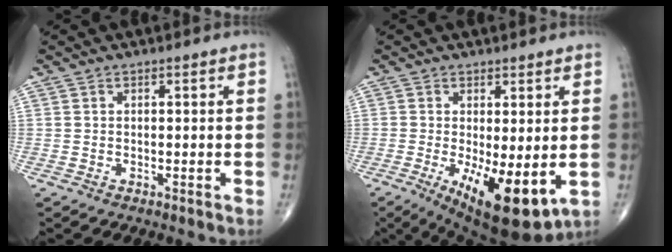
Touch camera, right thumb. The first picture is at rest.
{"total": 13.0, "force": [-2.9, 4.6, 11.8], "torque": [-0.178, -0.028, -0.028]}